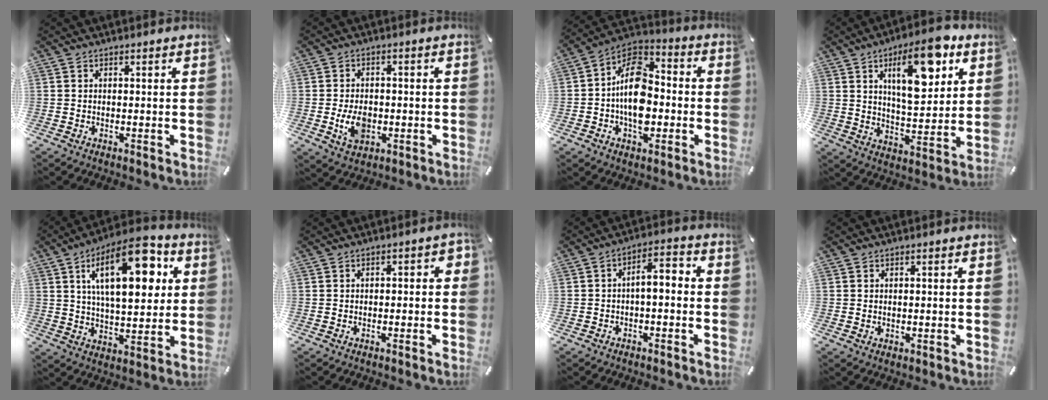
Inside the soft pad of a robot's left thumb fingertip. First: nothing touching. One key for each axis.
{"total": 7.3, "fx": -1.6, "fy": 5.1, "fz": 5.0, "tx": -0.109, "ty": -0.002, "tz": -0.031}
{"total": 14.6, "fx": -2.7, "fy": 9.8, "fz": 10.5, "tx": -0.198, "ty": 0.010, "tz": -0.050}
{"total": 16.4, "fx": 7.8, "fy": 7.2, "fz": 12.6, "tx": -0.181, "ty": -0.025, "tz": 0.124}
{"total": 20.6, "fx": 7.8, "fy": 9.6, "fz": 16.4, "tx": -0.251, "ty": -0.018, "tz": 0.119}
{"total": 2.5, "fx": -1.4, "fy": 1.1, "fz": 1.7, "tx": -0.027, "ty": 0.010, "tz": -0.026}
{"total": 4.8, "fx": -1.5, "fy": 2.2, "fz": 4.0, "tx": -0.065, "ty": 0.009, "tz": -0.034}
{"total": 1.0, "fx": 0.1, "fy": 0.9, "fz": 0.4, "tx": -0.009, "ty": 0.006, "tz": -0.001}